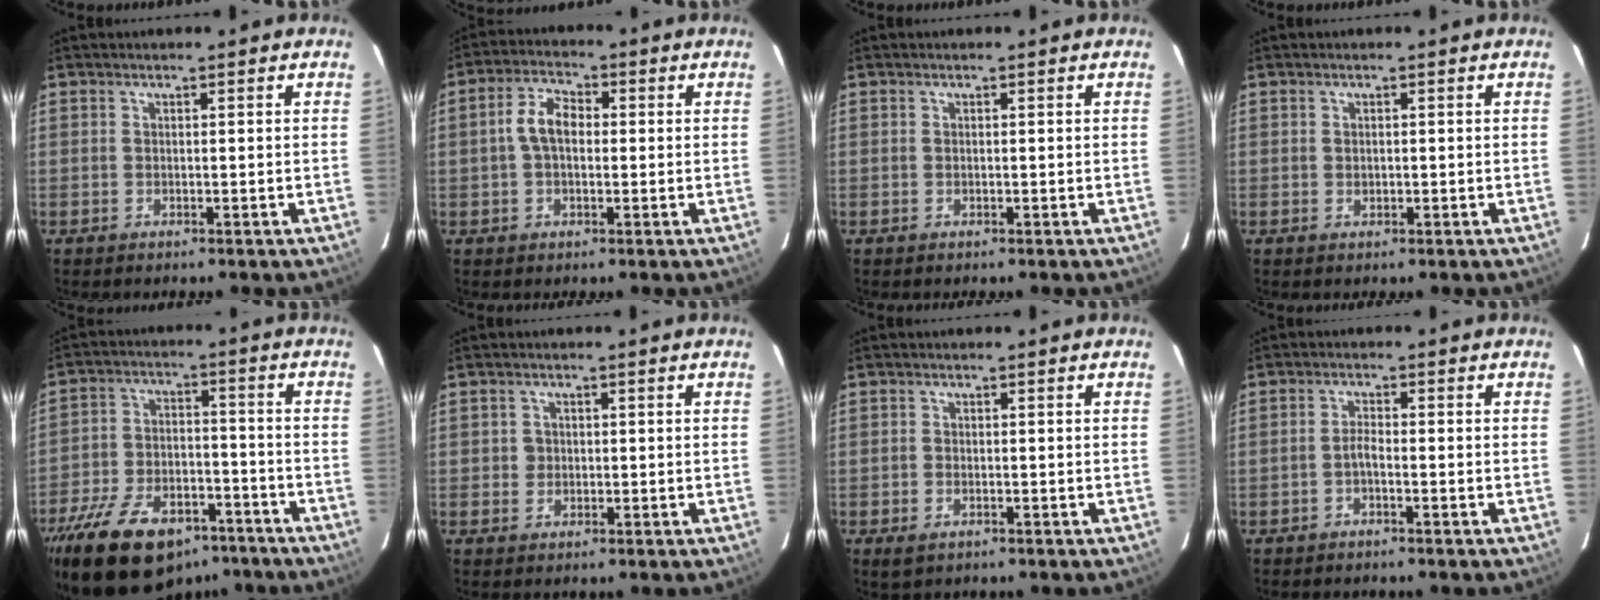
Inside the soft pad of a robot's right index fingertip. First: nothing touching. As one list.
[{"total": 6.1, "force": [0.2, 3.9, 4.7], "torque": [-0.094, 0.018, 0.005]}, {"total": 0.0}, {"total": 0.7, "force": [0.1, 0.6, 0.4], "torque": [-0.004, 0.003, 0.003]}, {"total": 21.9, "force": [-15.2, 10.9, 11.2], "torque": [-0.234, -0.005, -0.231]}, {"total": 1.9, "force": [-0.1, 1.9, 0.3], "torque": [0.001, 0.004, -0.001]}, {"total": 2.5, "force": [-1.4, 1.5, 1.4], "torque": [-0.028, -0.007, -0.023]}, {"total": 1.6, "force": [-1.0, 0.3, 1.2], "torque": [-0.026, 0.005, -0.021]}]